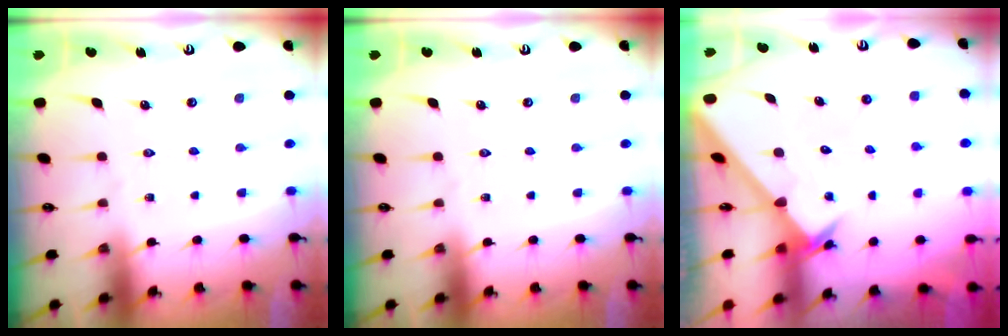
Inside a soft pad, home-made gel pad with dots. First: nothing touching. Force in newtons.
{"total": 0.0}
{"total": 2.5, "press": 2.5, "slide": 0.2}